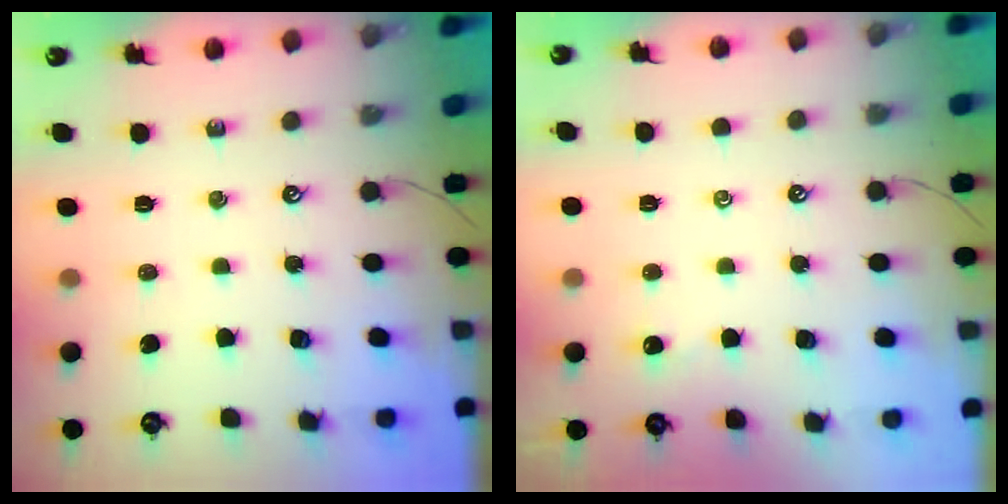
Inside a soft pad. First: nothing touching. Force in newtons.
{"total": 2.4, "press": 2.4, "slide": 0.1}